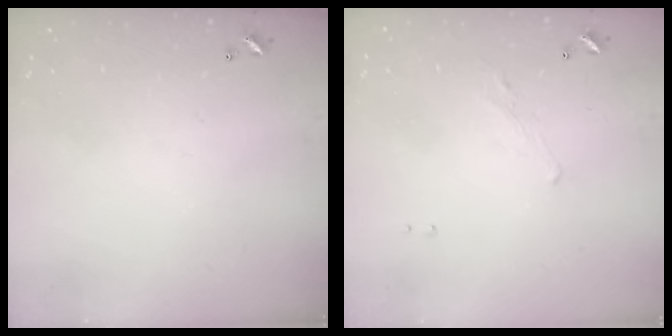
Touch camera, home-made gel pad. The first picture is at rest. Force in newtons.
{"total": 1.2, "press": 0.9, "slide": 0.8}